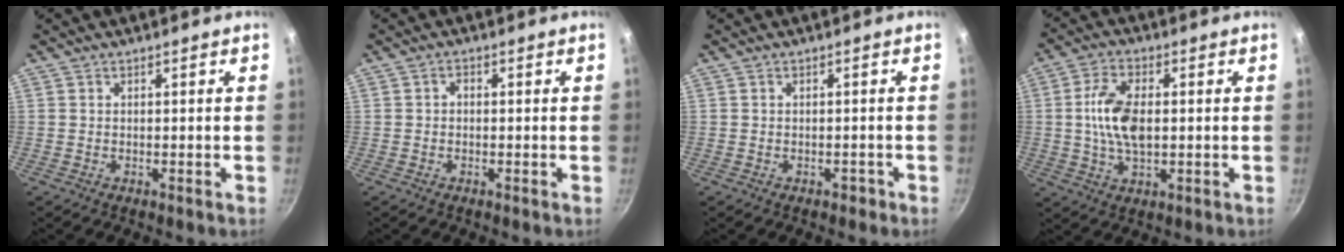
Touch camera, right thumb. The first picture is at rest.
{"total": 1.2, "force": [-0.2, 0.9, 0.7], "torque": [-0.013, 0.008, -0.003]}
{"total": 1.1, "force": [-0.7, 0.7, 0.4], "torque": [0.004, 0.015, -0.001]}
{"total": 9.8, "force": [0.4, 5.3, 8.3], "torque": [-0.156, 0.011, 0.005]}